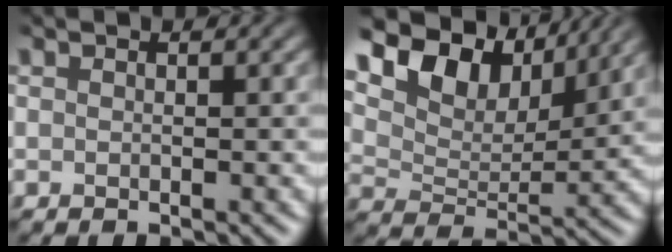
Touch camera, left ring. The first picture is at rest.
{"total": 9.4, "force": [6.1, 4.9, 5.2], "torque": [-0.102, 0.009, 0.089]}